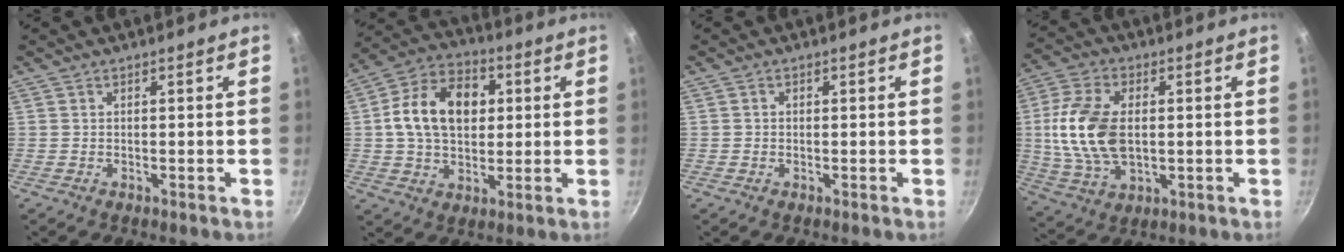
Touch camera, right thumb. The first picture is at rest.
{"total": 15.7, "force": [2.5, 11.1, 10.8], "torque": [-0.156, 0.018, 0.030]}
{"total": 0.6, "force": [-0.1, 0.5, 0.2], "torque": [-0.003, 0.003, -0.001]}
{"total": 15.0, "force": [0.6, 9.0, 11.9], "torque": [-0.226, 0.002, 0.012]}